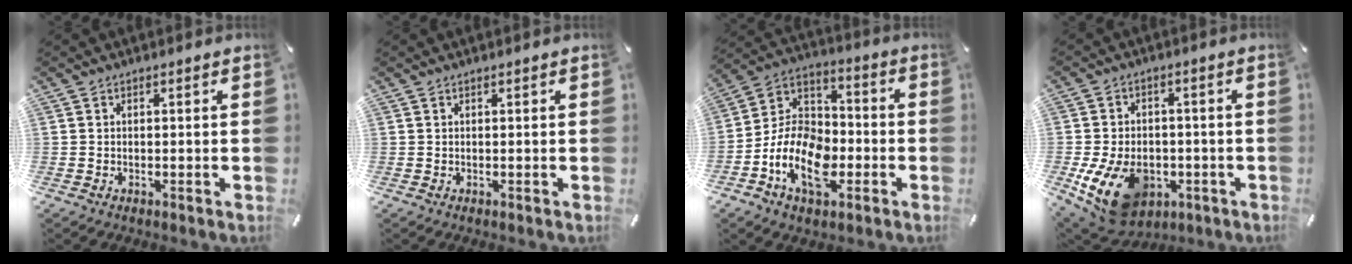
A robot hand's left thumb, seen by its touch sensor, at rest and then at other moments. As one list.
[{"total": 0.0}, {"total": 14.7, "force": [-6.0, 9.8, 9.2], "torque": [-0.207, 0.024, -0.115]}, {"total": 14.1, "force": [-4.8, 10.1, 8.7], "torque": [-0.172, 0.019, -0.078]}]